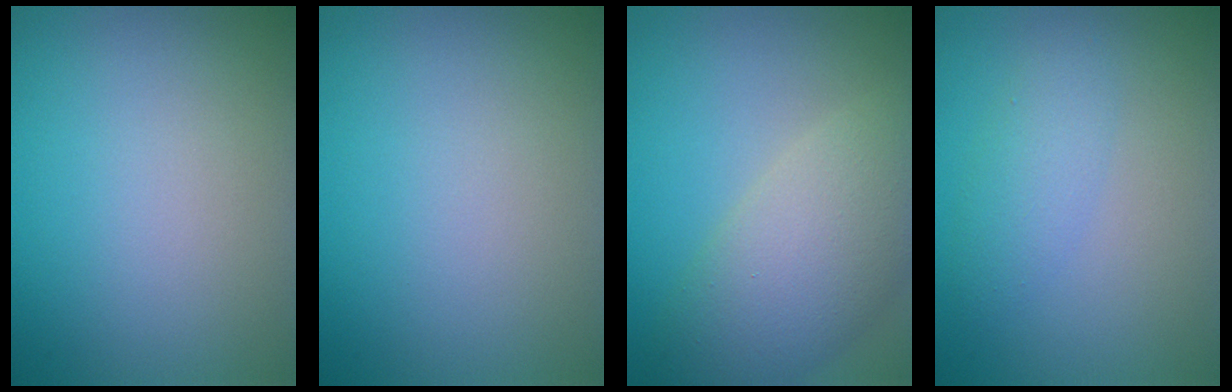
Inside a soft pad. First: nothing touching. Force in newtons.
{"total": 0.0}
{"total": 7.1, "press": 7.1, "slide": 0.8}
{"total": 2.1, "press": 2.1, "slide": 0.1}